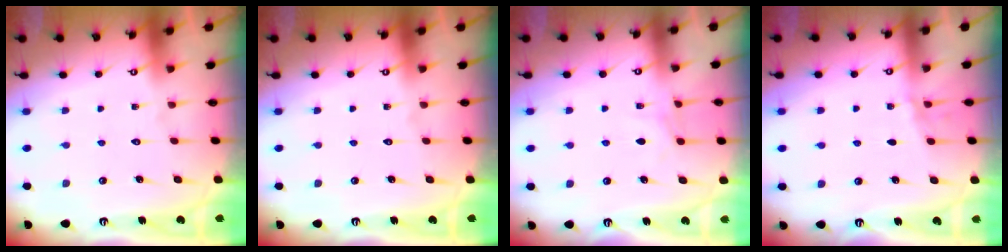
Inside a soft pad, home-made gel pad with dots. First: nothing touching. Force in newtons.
{"total": 0.0}
{"total": 4.8, "press": 4.8, "slide": 0.4}
{"total": 2.1, "press": 2.1, "slide": 0.2}